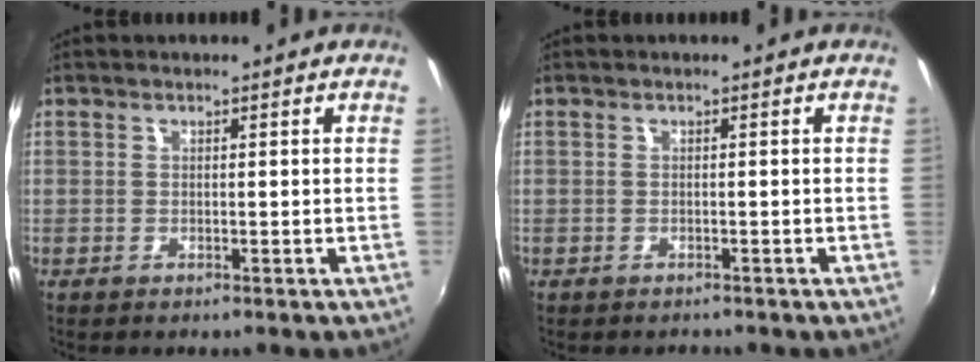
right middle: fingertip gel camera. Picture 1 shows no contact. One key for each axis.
{"total": 0.9, "fx": -0.8, "fy": 0.5, "fz": 0.0, "tx": -0.005, "ty": -0.001, "tz": -0.011}